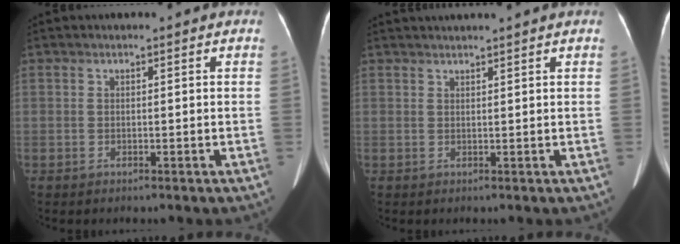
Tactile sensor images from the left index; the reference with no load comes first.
{"total": 3.5, "force": [3.1, -0.9, 1.4], "torque": [-0.014, 0.026, 0.049]}